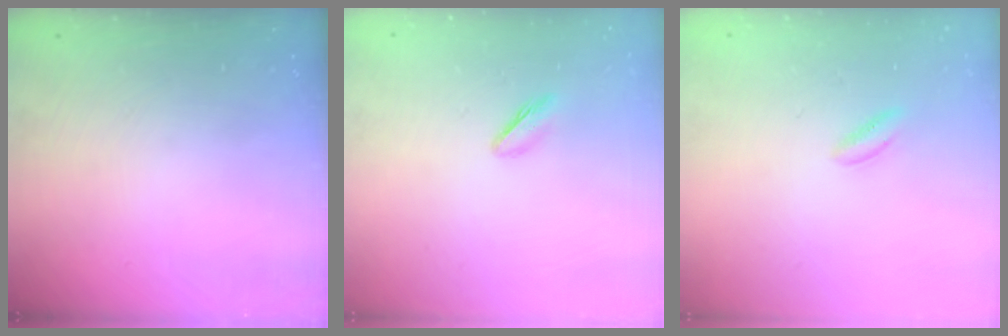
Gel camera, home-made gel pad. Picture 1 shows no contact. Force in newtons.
{"total": 3.5, "press": 3.3, "slide": 1.0}
{"total": 2.1, "press": 1.9, "slide": 0.9}